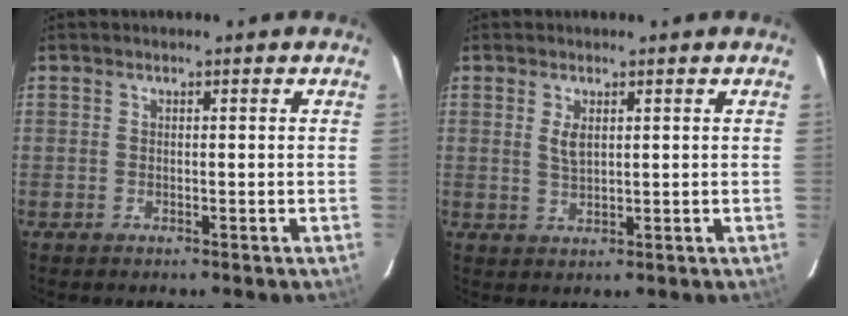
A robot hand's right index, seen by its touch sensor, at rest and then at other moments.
{"total": 2.6, "force": [0.9, 1.2, 2.1], "torque": [-0.040, -0.001, 0.017]}